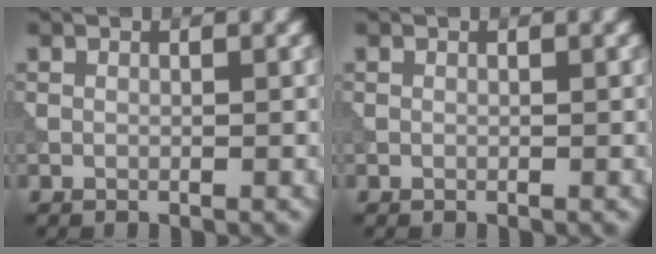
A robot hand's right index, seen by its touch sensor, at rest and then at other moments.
{"total": 0.0}